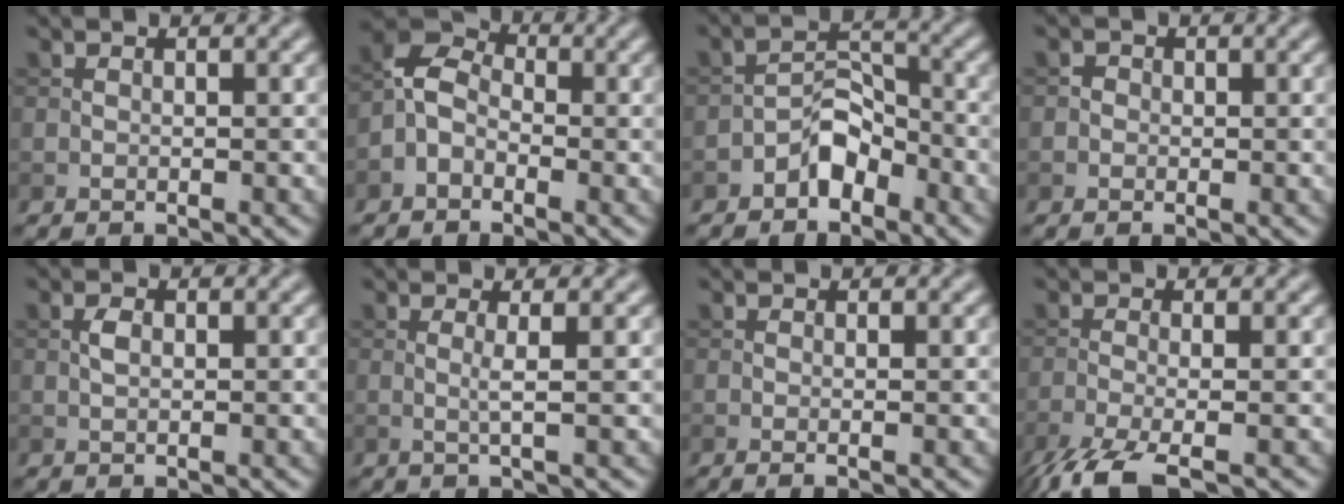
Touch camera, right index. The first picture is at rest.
{"total": 3.6, "force": [-1.5, 2.5, 2.1], "torque": [-0.041, 0.015, -0.042]}
{"total": 3.2, "force": [-2.2, 1.7, 1.6], "torque": [-0.021, 0.017, -0.041]}
{"total": 0.8, "force": [-0.1, 0.8, 0.2], "torque": [0.002, -0.002, -0.007]}
{"total": 1.1, "force": [0.2, 0.6, 0.9], "torque": [-0.020, 0.001, 0.002]}
{"total": 1.4, "force": [0.2, 0.2, 1.4], "torque": [-0.030, 0.000, -0.002]}
{"total": 1.0, "force": [-0.1, 0.3, 0.9], "torque": [-0.013, -0.004, -0.005]}
{"total": 6.1, "force": [-4.0, 1.6, 4.4], "torque": [-0.079, -0.017, -0.084]}